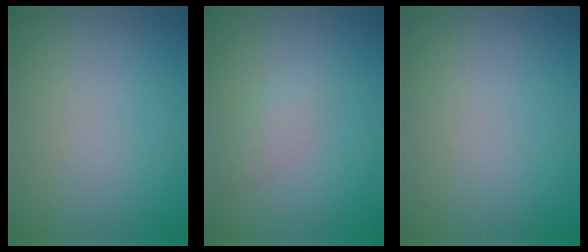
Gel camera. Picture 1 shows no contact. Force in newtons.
{"total": 1.7, "press": 1.7, "slide": 0.0}
{"total": 0.0}